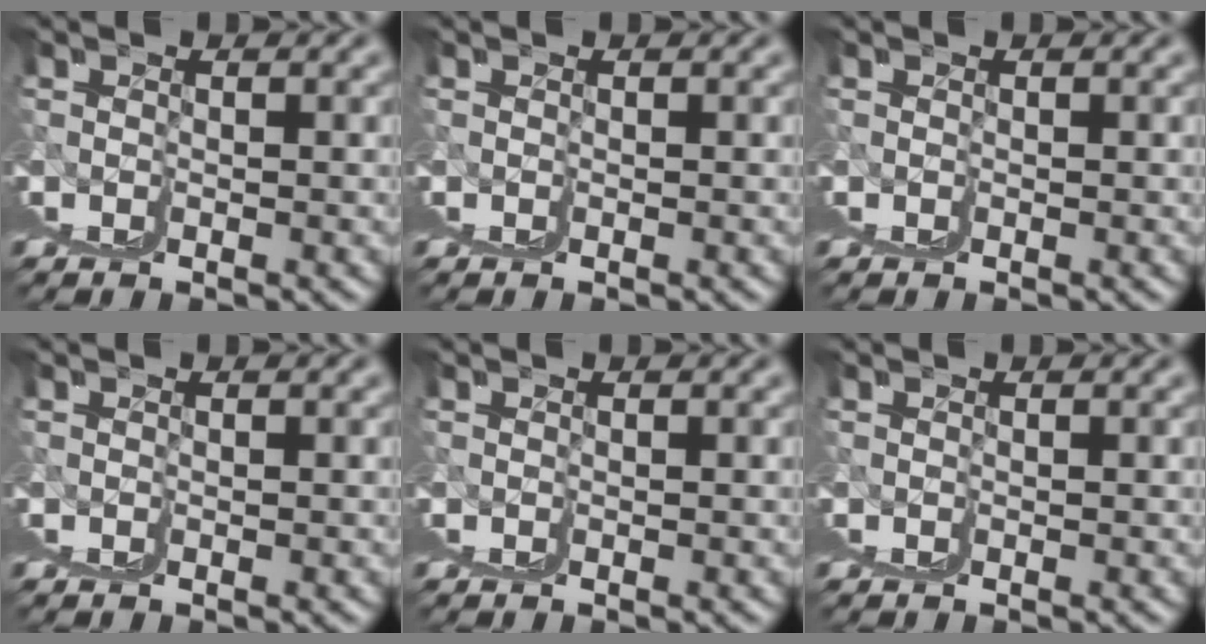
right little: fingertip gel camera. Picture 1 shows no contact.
{"total": 0.0}
{"total": 0.0}
{"total": 0.0}
{"total": 0.0}
{"total": 0.0}